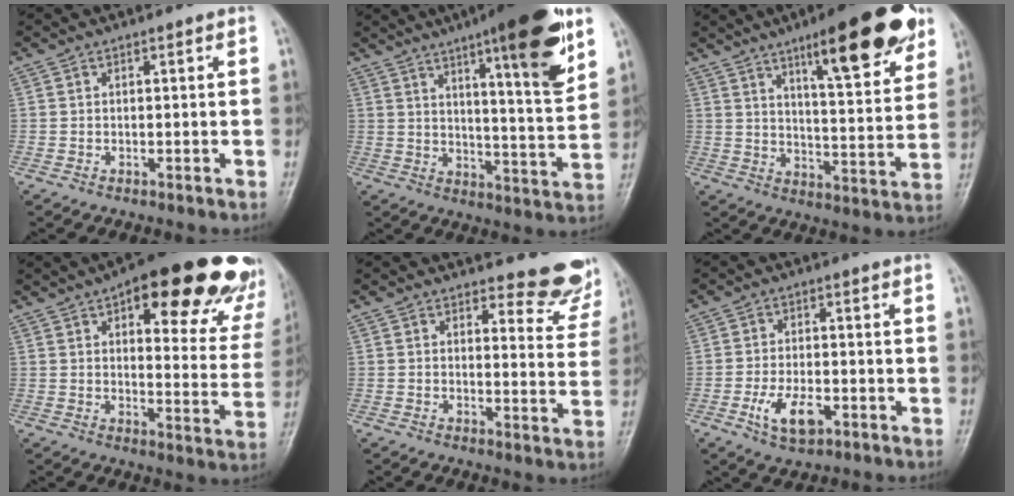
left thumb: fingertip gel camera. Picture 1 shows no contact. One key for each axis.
{"total": 19.2, "fx": 10.6, "fy": 3.3, "fz": 15.7, "tx": -0.199, "ty": -0.052, "tz": 0.154}
{"total": 20.3, "fx": 12.0, "fy": 5.0, "fz": 15.6, "tx": -0.185, "ty": -0.050, "tz": 0.177}
{"total": 26.6, "fx": 16.8, "fy": 9.8, "fz": 18.1, "tx": -0.189, "ty": -0.051, "tz": 0.204}
{"total": 8.4, "fx": 7.9, "fy": 2.5, "fz": 1.4, "tx": 0.016, "ty": -0.072, "tz": 0.074}
{"total": 6.7, "fx": -2.7, "fy": 3.4, "fz": 5.2, "tx": -0.095, "ty": 0.006, "tz": -0.045}